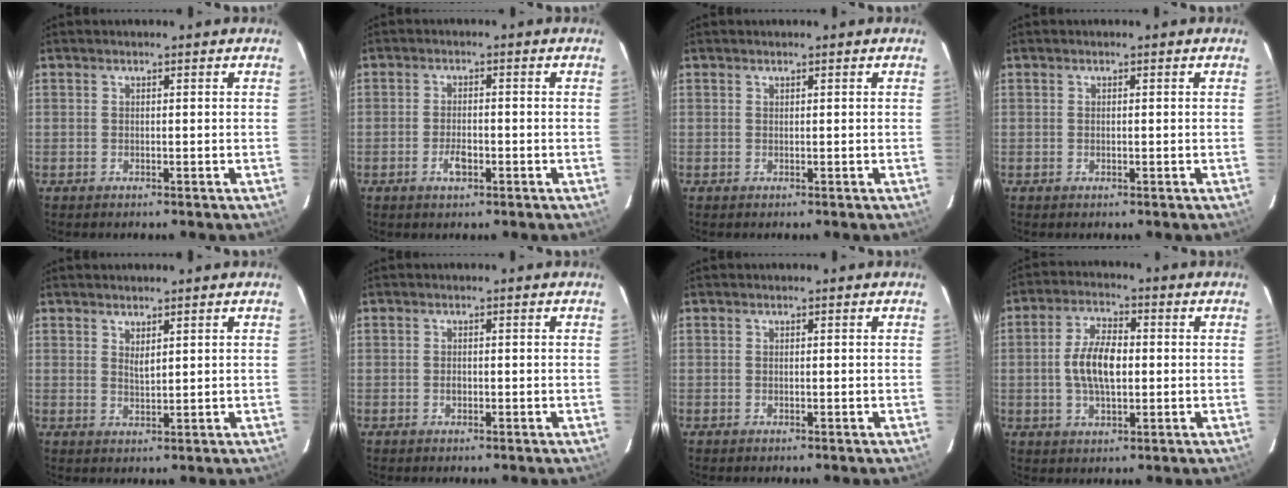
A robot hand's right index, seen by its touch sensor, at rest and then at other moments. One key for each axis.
{"total": 3.4, "fx": -1.5, "fy": 1.7, "fz": 2.6, "tx": -0.054, "ty": -0.001, "tz": -0.024}
{"total": 0.0}
{"total": 0.5, "fx": 0.1, "fy": 0.3, "fz": 0.5, "tx": -0.010, "ty": 0.001, "tz": 0.002}
{"total": 2.0, "fx": 1.4, "fy": 0.6, "fz": 1.3, "tx": -0.024, "ty": -0.004, "tz": 0.024}
{"total": 1.2, "fx": -0.3, "fy": 0.9, "fz": 0.7, "tx": -0.013, "ty": 0.002, "tz": -0.004}
{"total": 0.0}
{"total": 8.8, "fx": -0.1, "fy": 4.2, "fz": 7.7, "tx": -0.150, "ty": 0.010, "tz": -0.002}